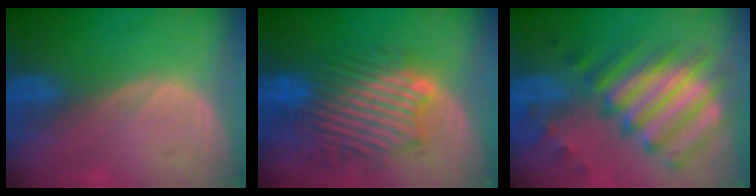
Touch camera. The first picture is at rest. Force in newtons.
{"total": 10.7, "press": 10.1, "slide": 3.7}
{"total": 11.9, "press": 10.3, "slide": 5.9}